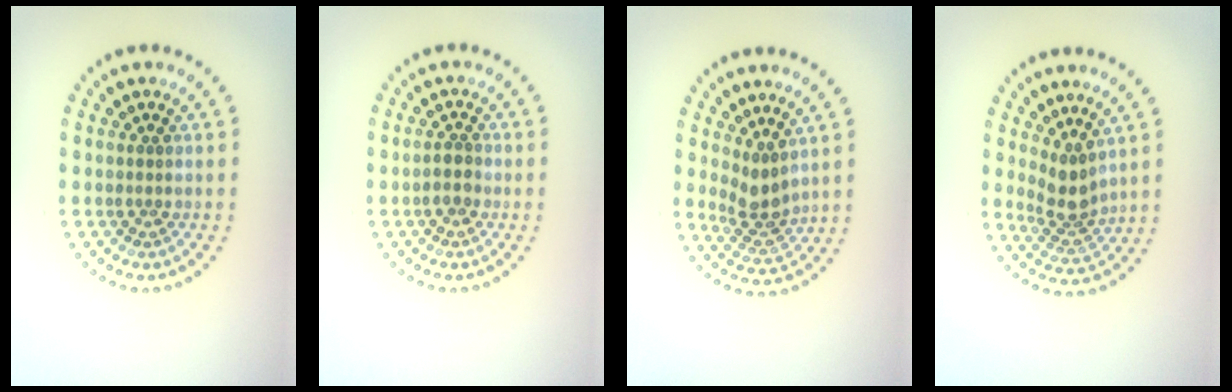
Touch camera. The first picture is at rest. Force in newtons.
{"total": 1.5, "press": 1.4, "slide": 0.6}
{"total": 2.8, "press": 2.1, "slide": 1.8}
{"total": 2.8, "press": 2.1, "slide": 1.9}